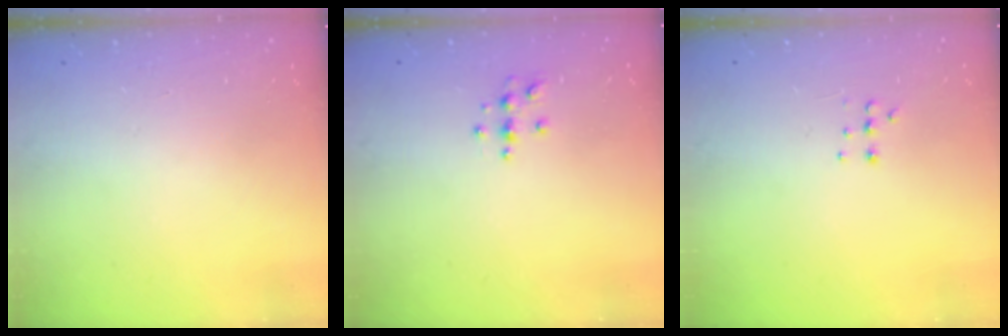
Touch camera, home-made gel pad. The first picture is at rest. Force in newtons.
{"total": 4.6, "press": 4.5, "slide": 0.6}
{"total": 5.7, "press": 5.6, "slide": 1.0}